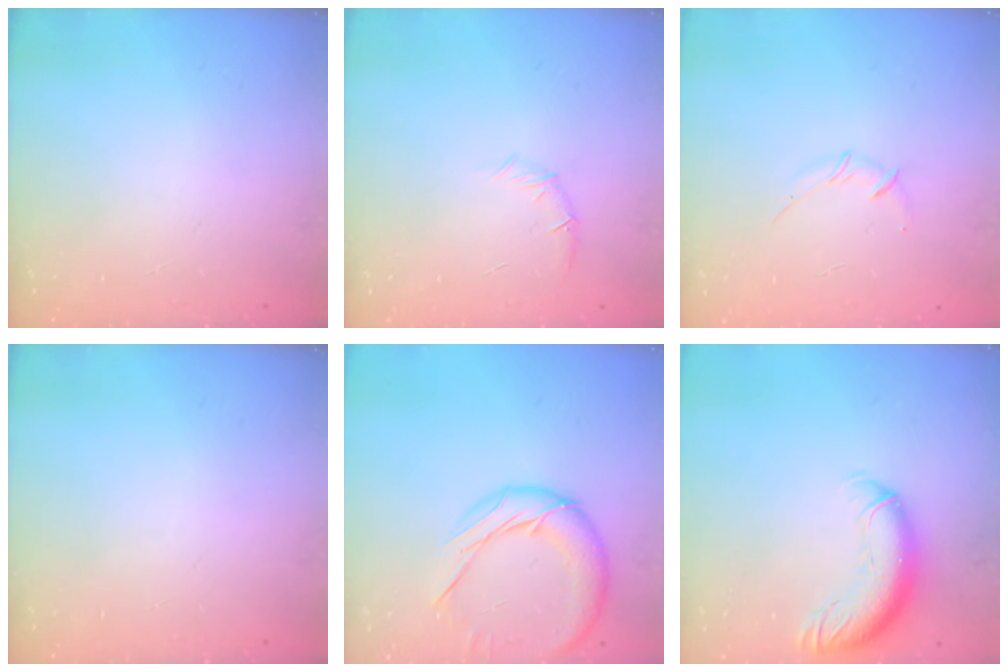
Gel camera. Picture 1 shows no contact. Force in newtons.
{"total": 6.3, "press": 6.1, "slide": 1.5}
{"total": 3.0, "press": 2.9, "slide": 0.8}
{"total": 0.0}
{"total": 14.2, "press": 14.2, "slide": 0.8}
{"total": 13.3, "press": 13.0, "slide": 2.9}